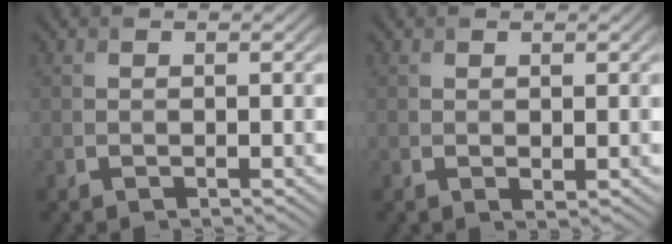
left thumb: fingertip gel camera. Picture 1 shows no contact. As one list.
[{"total": 0.5, "force": [0.2, 0.3, 0.4], "torque": [-0.004, -0.003, 0.003]}]